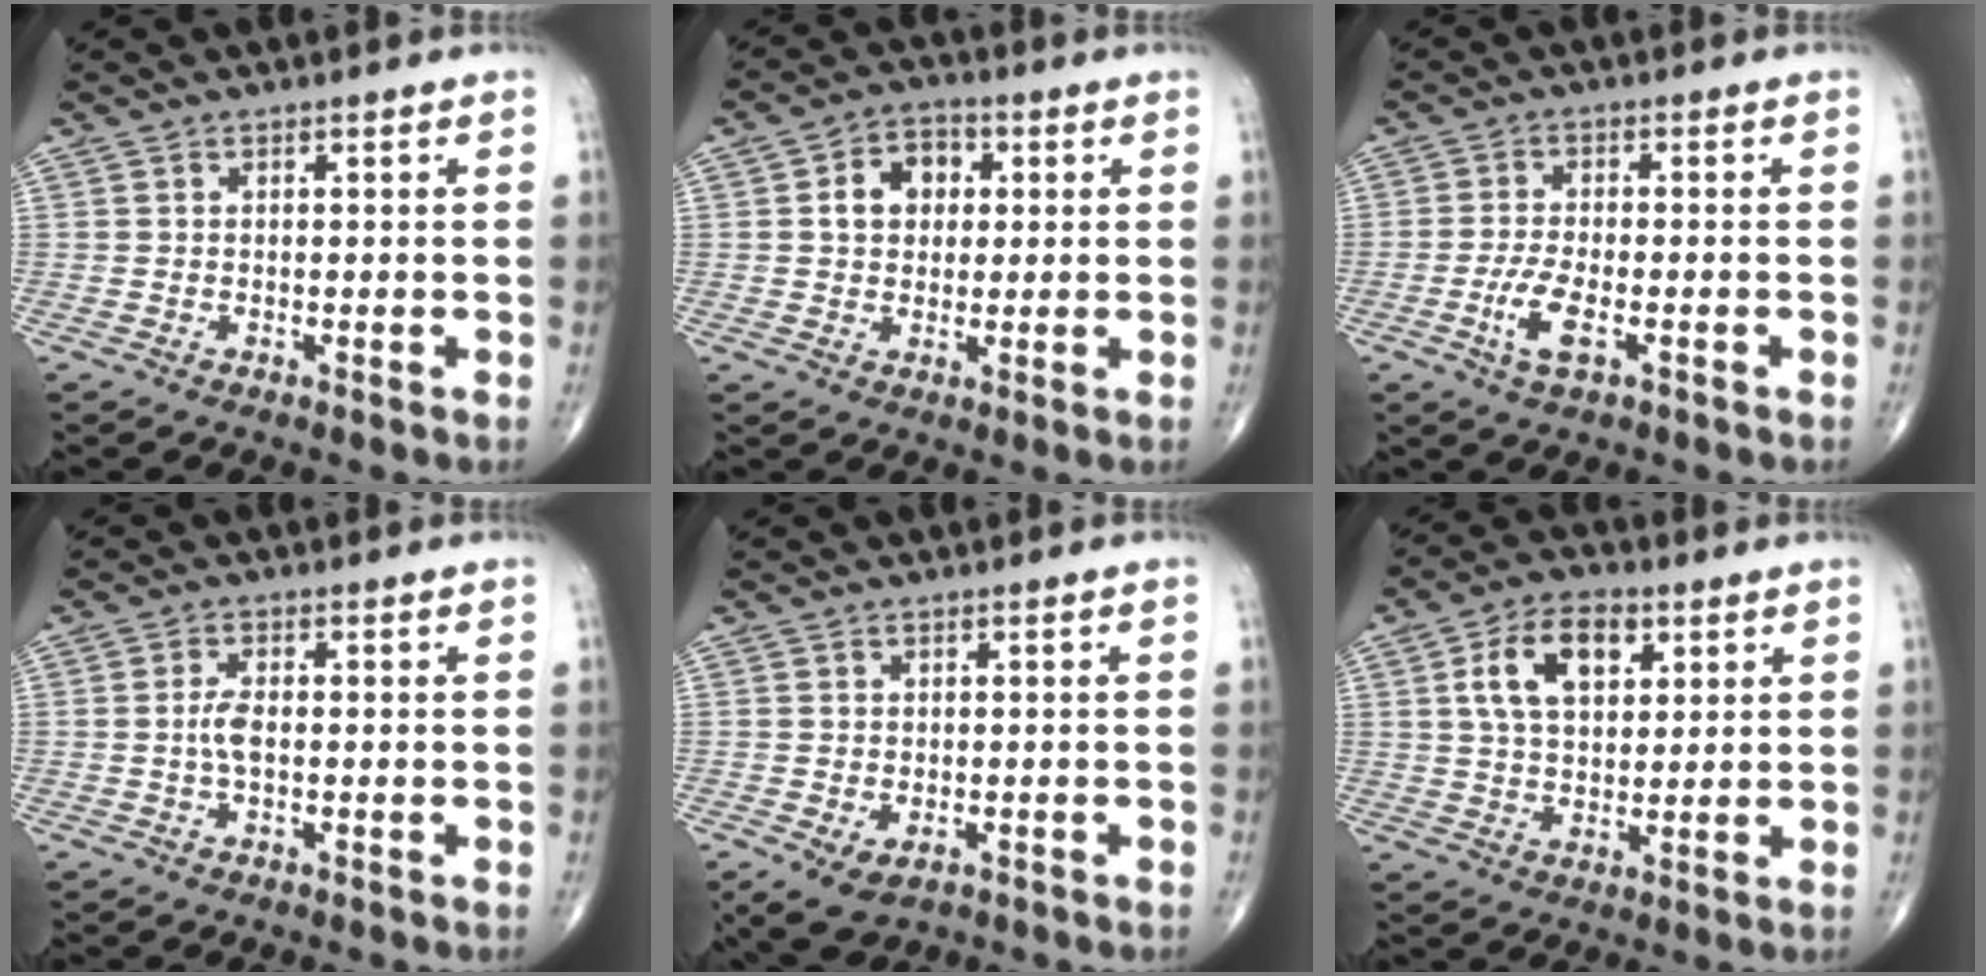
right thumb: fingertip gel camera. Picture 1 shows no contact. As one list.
[{"total": 7.3, "force": [1.3, 5.6, 4.4], "torque": [-0.048, 0.012, 0.015]}, {"total": 5.5, "force": [-2.2, 2.1, 4.6], "torque": [-0.098, 0.005, -0.039]}, {"total": 2.8, "force": [-0.3, 1.2, 2.5], "torque": [-0.056, 0.005, -0.009]}, {"total": 5.5, "force": [-2.2, 3.5, 3.7], "torque": [-0.063, 0.000, -0.027]}, {"total": 10.8, "force": [3.7, 6.4, 7.9], "torque": [-0.122, -0.002, 0.063]}]